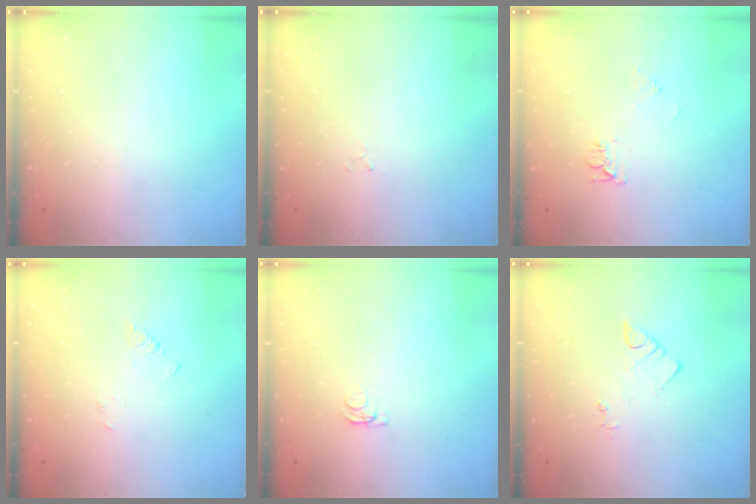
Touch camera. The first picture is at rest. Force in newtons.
{"total": 1.5, "press": 1.5, "slide": 0.2}
{"total": 6.3, "press": 6.3, "slide": 0.6}
{"total": 2.4, "press": 2.4, "slide": 0.3}
{"total": 1.2, "press": 1.1, "slide": 0.3}
{"total": 3.1, "press": 3.0, "slide": 0.4}